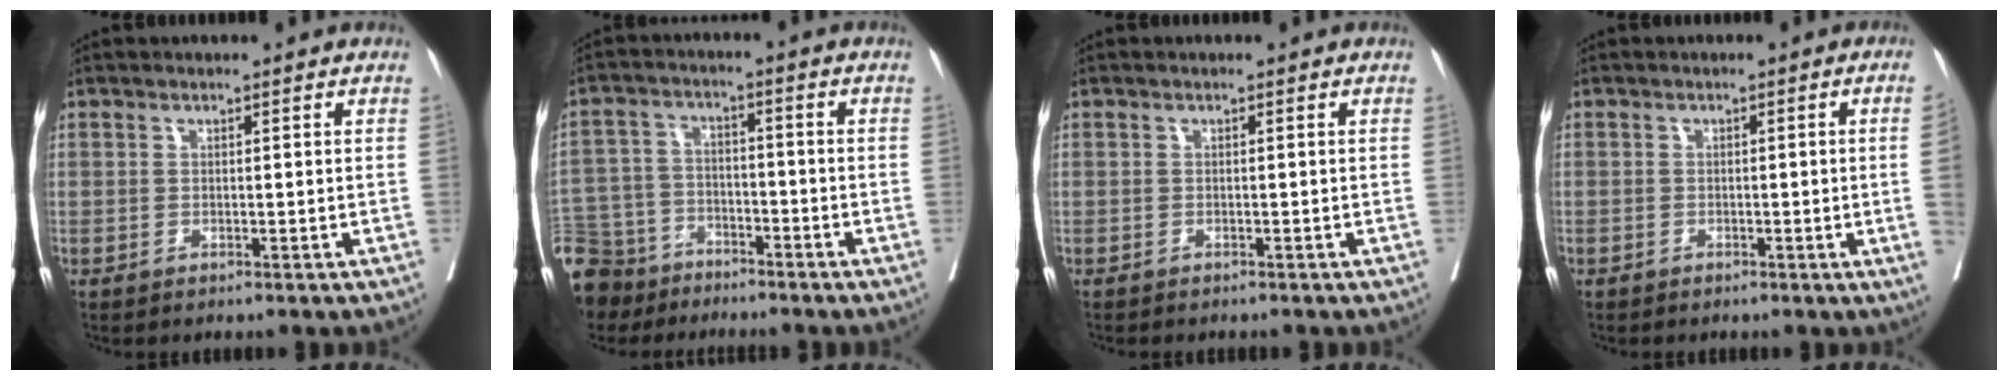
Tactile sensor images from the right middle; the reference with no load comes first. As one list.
[{"total": 14.7, "force": [-11.5, 8.5, 3.6], "torque": [-0.120, 0.003, -0.199]}, {"total": 1.9, "force": [-1.7, 0.4, 0.7], "torque": [-0.014, -0.003, -0.021]}, {"total": 2.8, "force": [-0.7, -0.8, 2.6], "torque": [-0.033, -0.002, -0.011]}]